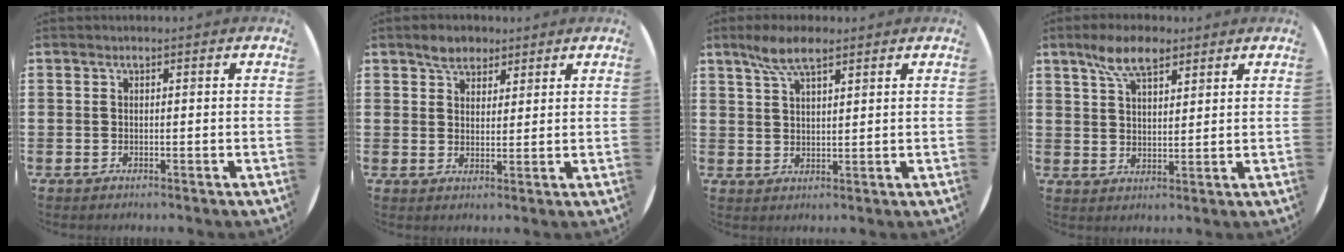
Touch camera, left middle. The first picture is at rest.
{"total": 3.3, "force": [2.8, 1.8, 0.4], "torque": [-0.007, 0.004, 0.054]}
{"total": 5.7, "force": [4.1, 1.7, 3.6], "torque": [-0.079, 0.003, 0.073]}
{"total": 6.9, "force": [4.9, 2.8, 4.0], "torque": [-0.083, -0.003, 0.088]}